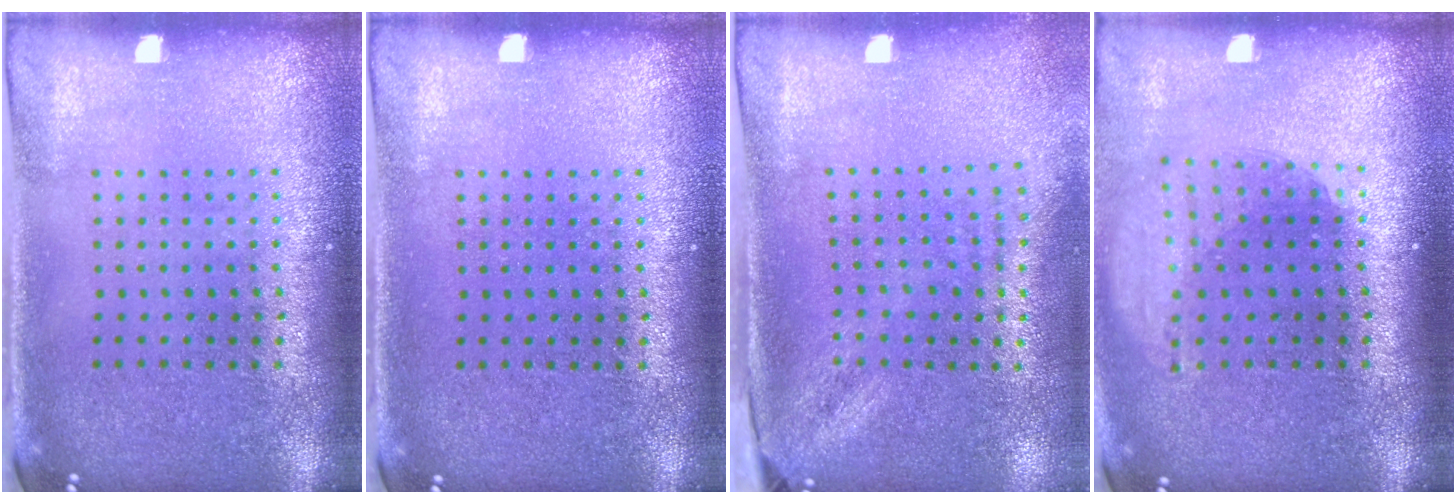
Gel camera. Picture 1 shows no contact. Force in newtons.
{"total": 0.0}
{"total": 1.9, "press": 1.5, "slide": 1.2}
{"total": 1.8, "press": 1.4, "slide": 1.2}